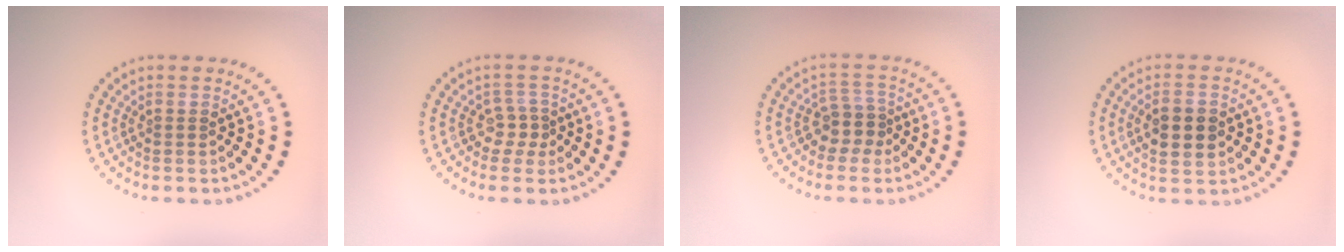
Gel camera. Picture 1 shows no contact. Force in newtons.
{"total": 1.9, "press": 1.4, "slide": 1.2}
{"total": 2.4, "press": 1.9, "slide": 1.5}
{"total": 3.6, "press": 3.6, "slide": 0.0}